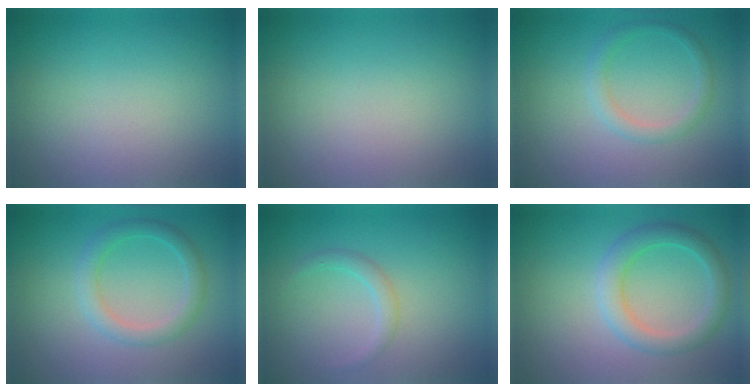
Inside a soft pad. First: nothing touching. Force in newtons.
{"total": 0.0}
{"total": 1.9, "press": 1.8, "slide": 0.1}
{"total": 2.6, "press": 2.6, "slide": 0.2}
{"total": 1.4, "press": 1.4, "slide": 0.1}
{"total": 3.3, "press": 3.3, "slide": 0.1}